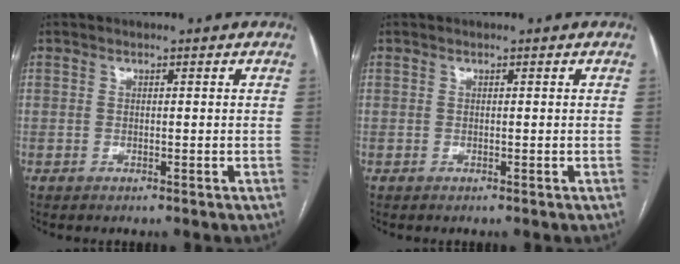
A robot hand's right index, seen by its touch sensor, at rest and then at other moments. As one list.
[{"total": 0.0}]